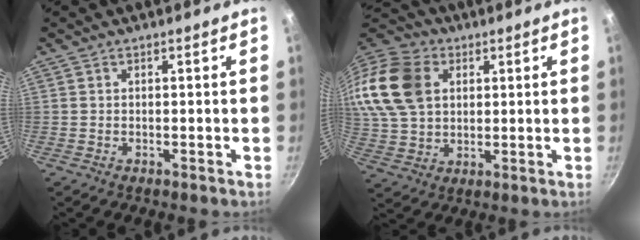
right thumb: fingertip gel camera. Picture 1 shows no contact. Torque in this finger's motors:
{"motor_torque": [1.97, 2.06, 0.82, -0.37, 0.41]}